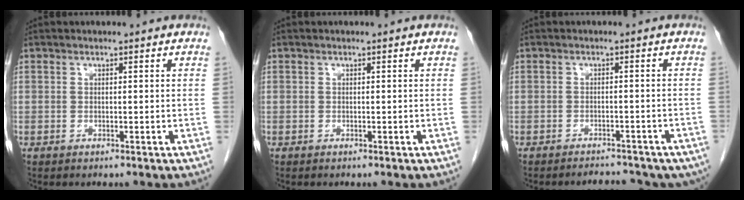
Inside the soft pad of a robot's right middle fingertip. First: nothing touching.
{"total": 0.0}
{"total": 9.0, "force": [-7.8, 3.3, 3.2], "torque": [-0.039, 0.007, -0.084]}